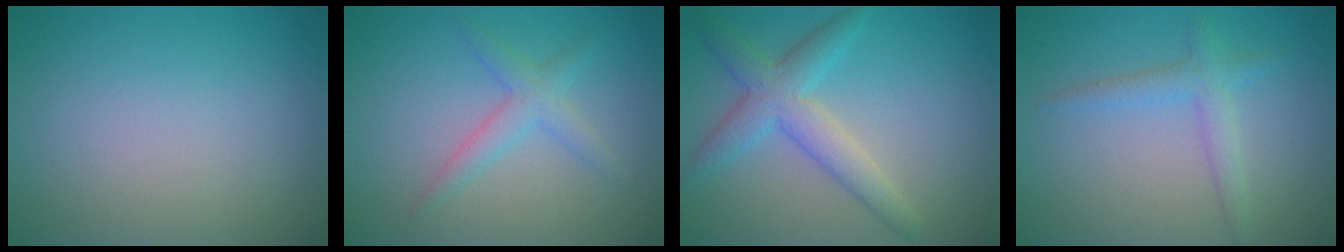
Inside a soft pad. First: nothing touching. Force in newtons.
{"total": 2.3, "press": 2.3, "slide": 0.2}
{"total": 4.3, "press": 4.3, "slide": 0.2}
{"total": 2.3, "press": 2.3, "slide": 0.2}